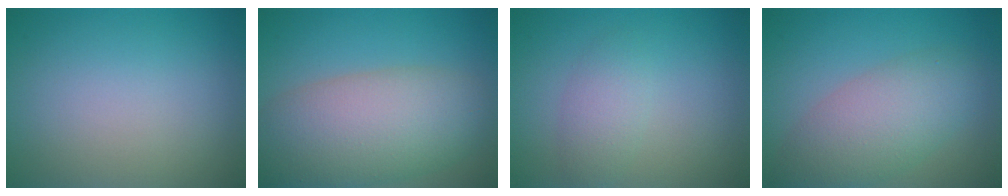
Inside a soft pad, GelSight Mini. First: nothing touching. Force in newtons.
{"total": 9.2, "press": 9.1, "slide": 0.7}
{"total": 2.2, "press": 2.2, "slide": 0.1}
{"total": 5.7, "press": 5.7, "slide": 0.5}